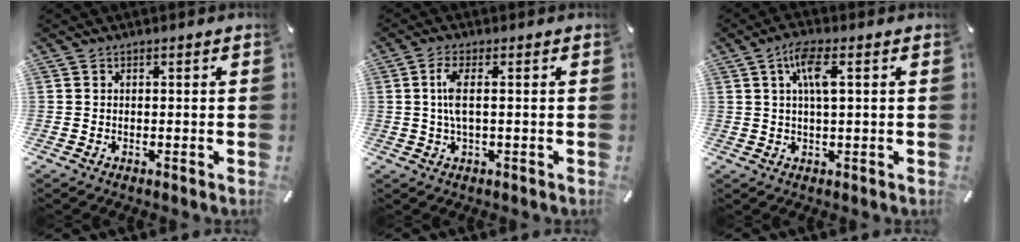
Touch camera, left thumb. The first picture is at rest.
{"total": 5.4, "force": [0.4, 1.4, 5.2], "torque": [-0.112, -0.005, 0.002]}
{"total": 6.2, "force": [1.9, 1.6, 5.7], "torque": [-0.109, 0.003, 0.027]}